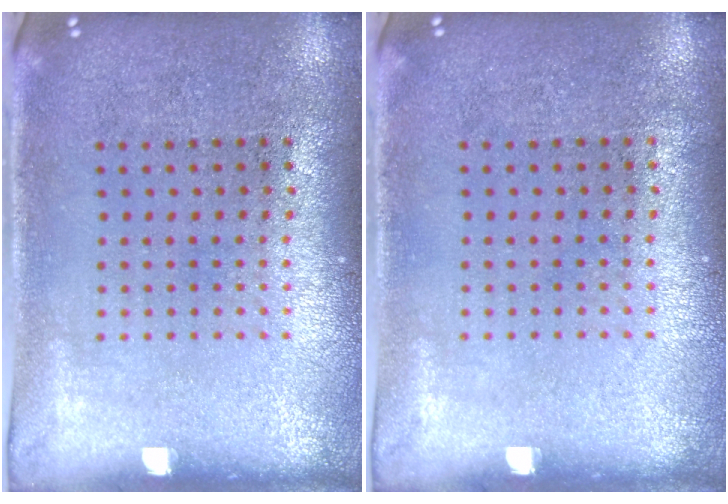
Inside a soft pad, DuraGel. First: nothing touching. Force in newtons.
{"total": 0.0}